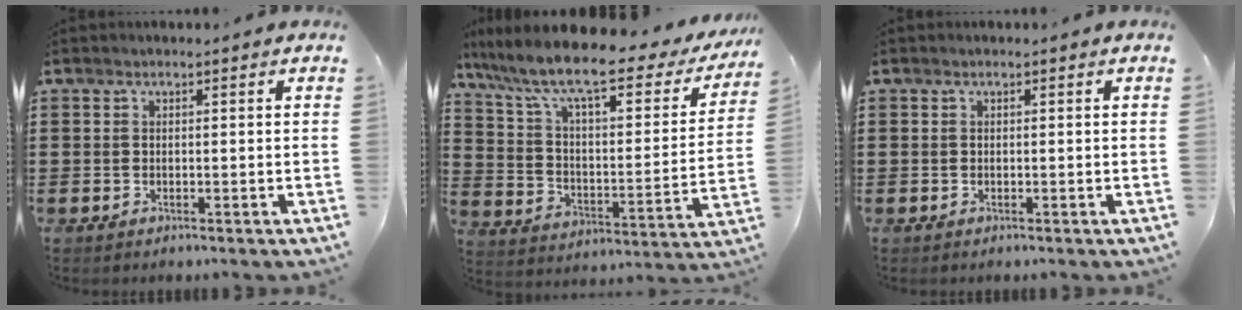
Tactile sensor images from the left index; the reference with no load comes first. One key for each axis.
{"total": 10.5, "fx": 8.3, "fy": 1.6, "fz": 6.2, "tx": -0.154, "ty": -0.053, "tz": 0.137}
{"total": 0.0}